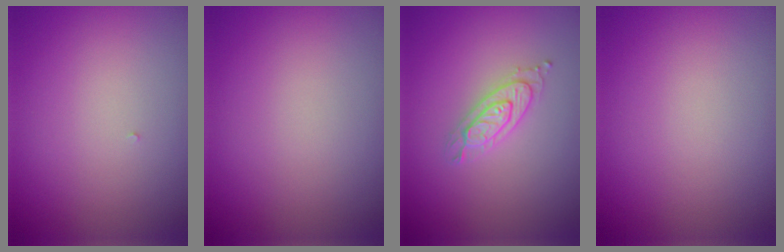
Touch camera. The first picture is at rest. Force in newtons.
{"total": 0.0}
{"total": 2.1, "press": 2.1, "slide": 0.2}
{"total": 0.0}